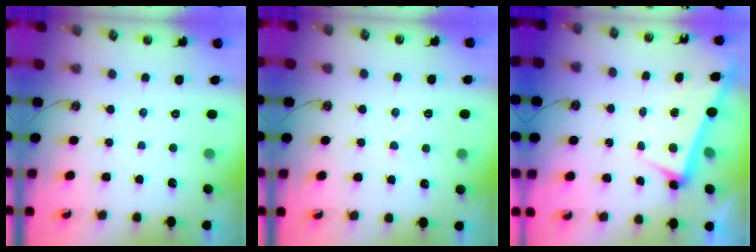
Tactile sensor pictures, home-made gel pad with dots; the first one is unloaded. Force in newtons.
{"total": 4.0, "press": 4.0, "slide": 0.3}
{"total": 2.6, "press": 2.4, "slide": 0.9}